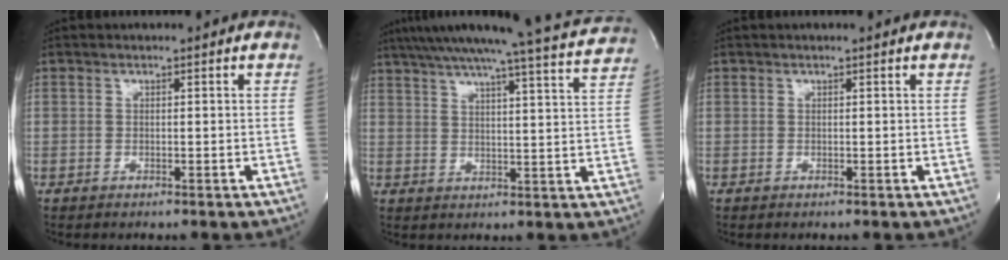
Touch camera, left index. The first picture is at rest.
{"total": 21.8, "force": [19.6, -0.2, 9.4], "torque": [-0.155, -0.028, 0.249]}
{"total": 0.0}